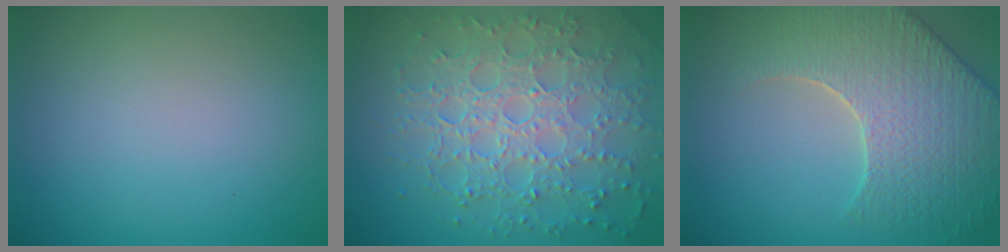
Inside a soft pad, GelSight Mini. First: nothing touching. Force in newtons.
{"total": 7.7, "press": 5.7, "slide": 5.2}
{"total": 7.1, "press": 5.9, "slide": 4.0}